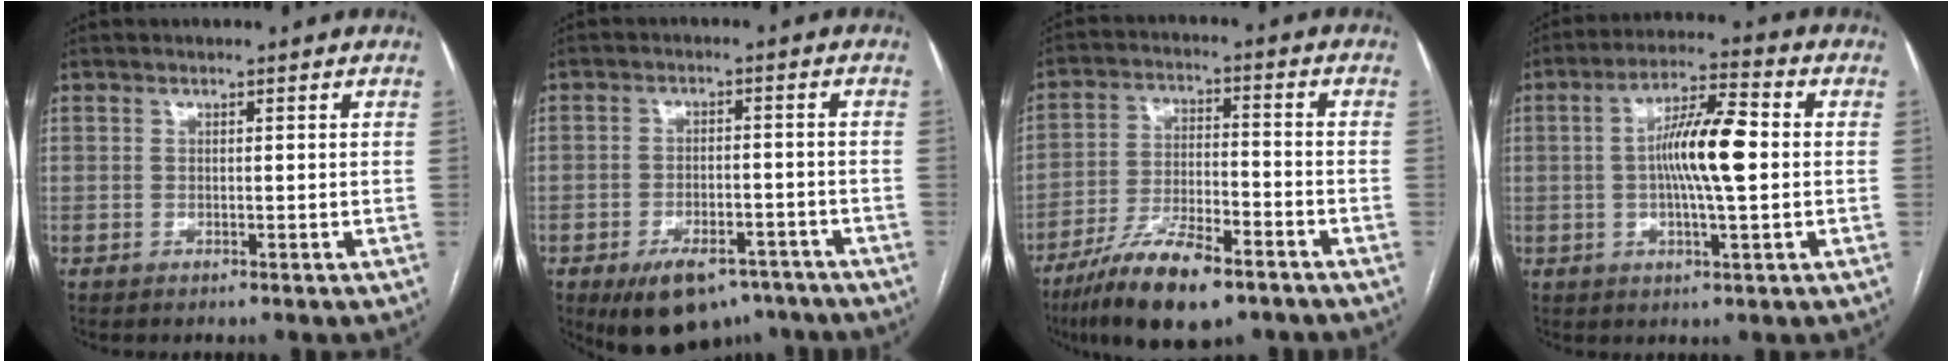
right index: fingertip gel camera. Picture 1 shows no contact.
{"total": 10.3, "force": [-7.3, 5.1, 5.3], "torque": [-0.075, 0.005, -0.106]}
{"total": 13.5, "force": [-9.2, 3.4, 9.2], "torque": [-0.170, -0.018, -0.160]}
{"total": 10.3, "force": [0.1, 1.6, 10.2], "torque": [-0.185, 0.015, -0.003]}